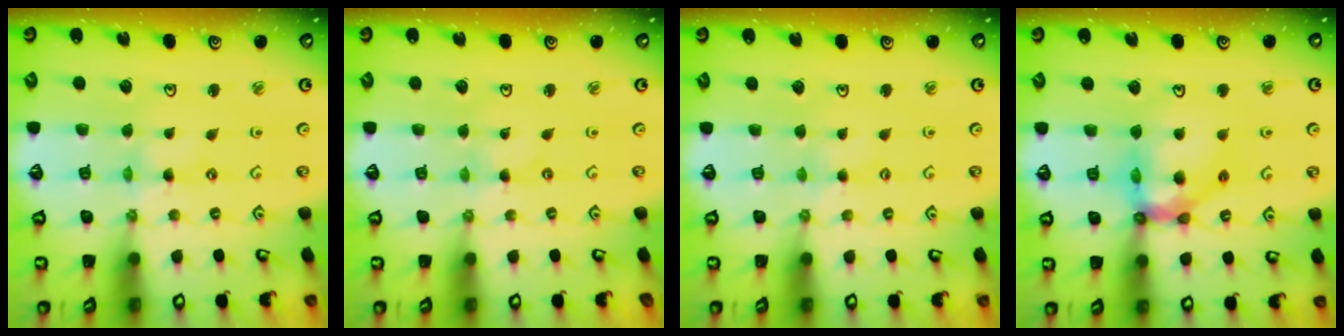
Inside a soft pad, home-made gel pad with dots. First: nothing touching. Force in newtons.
{"total": 0.0}
{"total": 1.3, "press": 1.3, "slide": 0.3}
{"total": 13.8, "press": 13.7, "slide": 1.5}